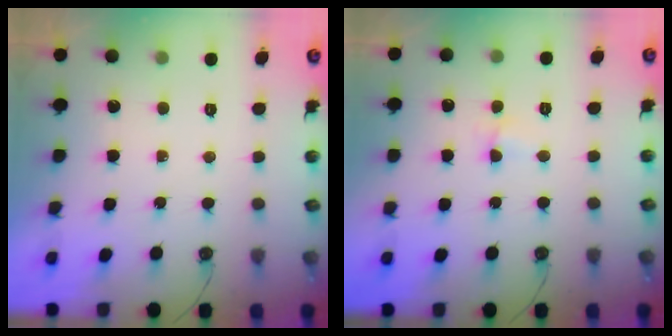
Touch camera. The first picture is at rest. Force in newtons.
{"total": 2.1, "press": 2.1, "slide": 0.5}